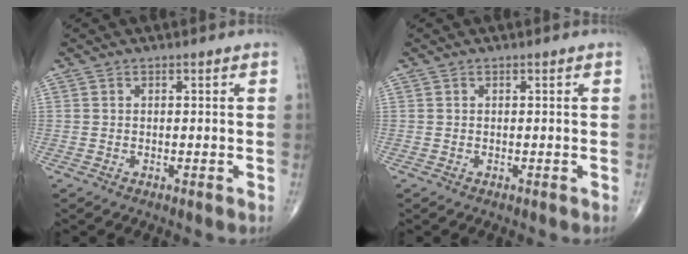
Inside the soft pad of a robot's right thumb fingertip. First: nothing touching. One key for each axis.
{"total": 0.0}